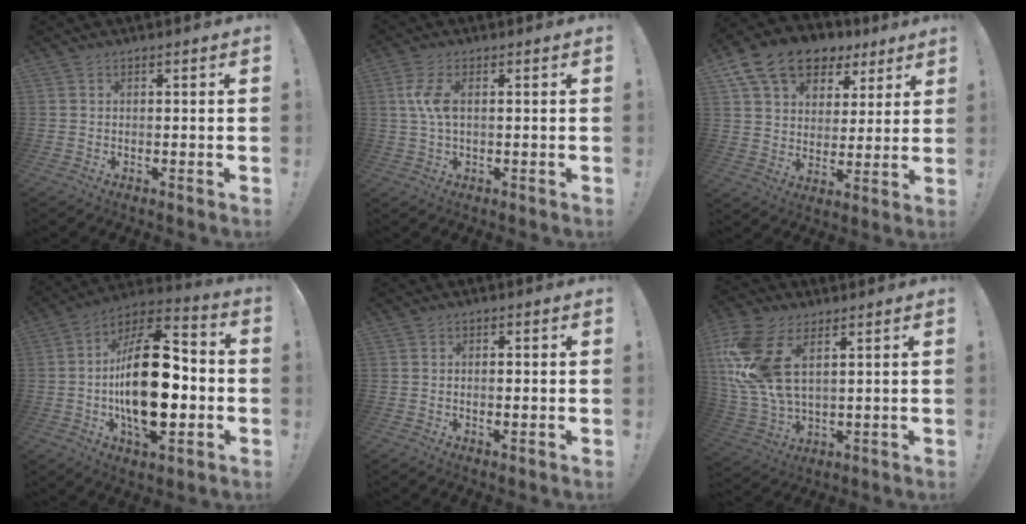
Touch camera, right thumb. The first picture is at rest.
{"total": 5.7, "force": [0.7, 2.3, 5.2], "torque": [-0.117, -0.003, 0.009]}
{"total": 15.7, "force": [9.4, 10.4, 7.1], "torque": [-0.120, -0.050, 0.178]}
{"total": 26.1, "force": [-2.7, 13.1, 22.4], "torque": [-0.397, 0.016, -0.041]}
{"total": 0.9, "force": [-0.2, 0.3, 0.8], "torque": [-0.013, 0.001, -0.003]}
{"total": 17.0, "force": [6.1, 9.1, 12.9], "torque": [-0.265, -0.027, 0.113]}